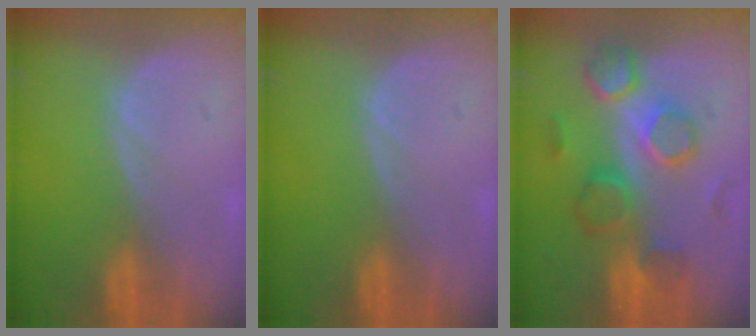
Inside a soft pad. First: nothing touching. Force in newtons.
{"total": 0.0}
{"total": 8.7, "press": 8.6, "slide": 1.5}